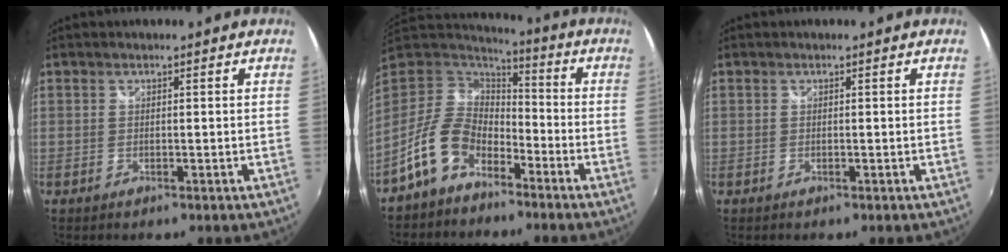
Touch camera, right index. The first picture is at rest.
{"total": 12.1, "force": [-7.3, 7.4, 6.1], "torque": [-0.132, 0.019, -0.137]}
{"total": 0.0}